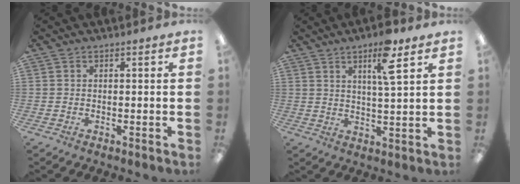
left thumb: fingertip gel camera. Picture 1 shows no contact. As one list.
[{"total": 9.1, "force": [5.2, 2.0, 7.1], "torque": [-0.111, -0.015, 0.081]}]